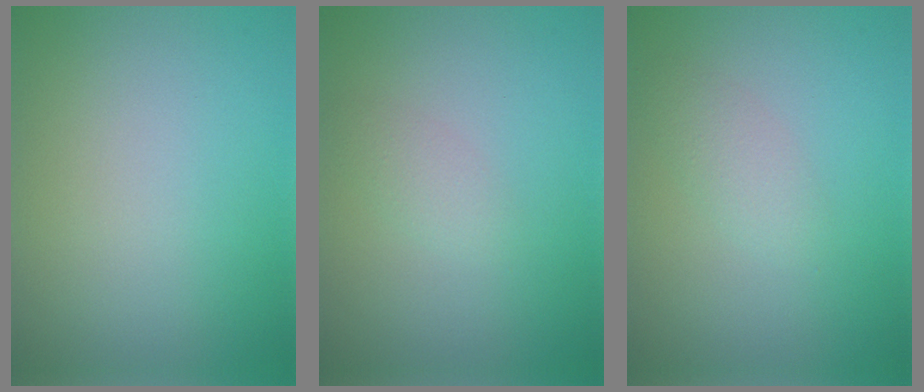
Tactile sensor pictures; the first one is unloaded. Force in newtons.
{"total": 1.3, "press": 1.3, "slide": 0.1}
{"total": 1.7, "press": 1.7, "slide": 0.0}